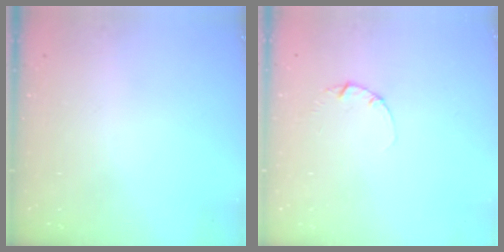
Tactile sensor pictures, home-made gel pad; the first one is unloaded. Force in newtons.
{"total": 1.3, "press": 1.3, "slide": 0.2}